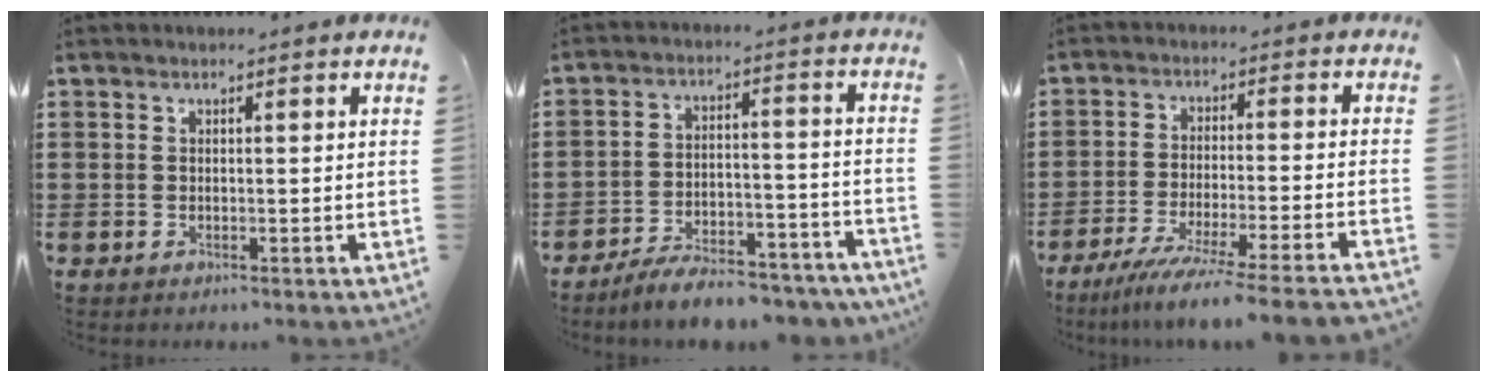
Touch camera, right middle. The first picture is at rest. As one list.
[{"total": 6.8, "force": [-6.5, 1.0, 1.9], "torque": [-0.029, 0.013, -0.124]}, {"total": 6.7, "force": [-5.9, -0.9, 3.0], "torque": [-0.055, -0.019, -0.115]}]